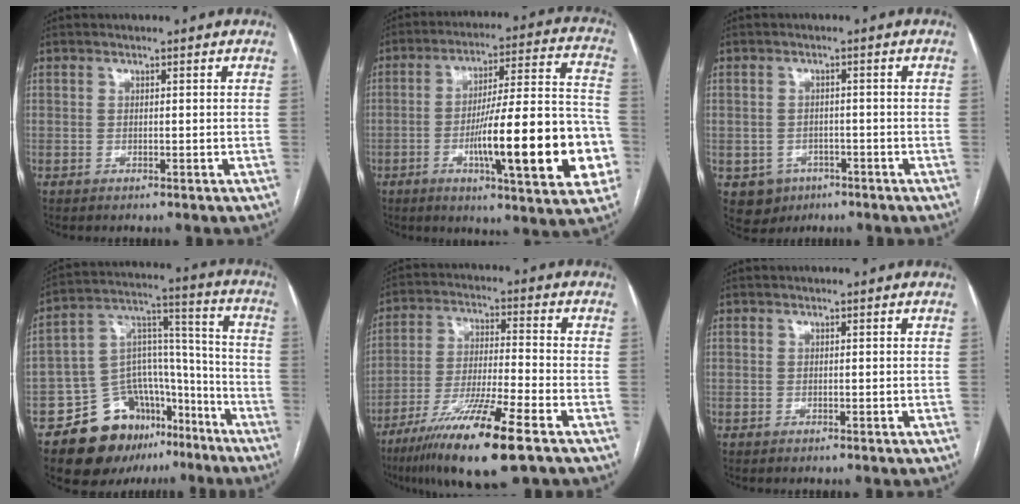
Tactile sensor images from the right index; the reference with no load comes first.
{"total": 22.0, "force": [-5.9, 3.0, 20.9], "torque": [-0.265, 0.013, -0.081]}
{"total": 4.5, "force": [-2.1, 3.8, 0.9], "torque": [-0.010, 0.006, -0.025]}
{"total": 17.0, "force": [-11.0, 10.8, 7.3], "torque": [-0.101, 0.078, -0.170]}
{"total": 14.2, "force": [-8.4, 0.7, 11.4], "torque": [-0.217, -0.033, -0.148]}
{"total": 0.0}